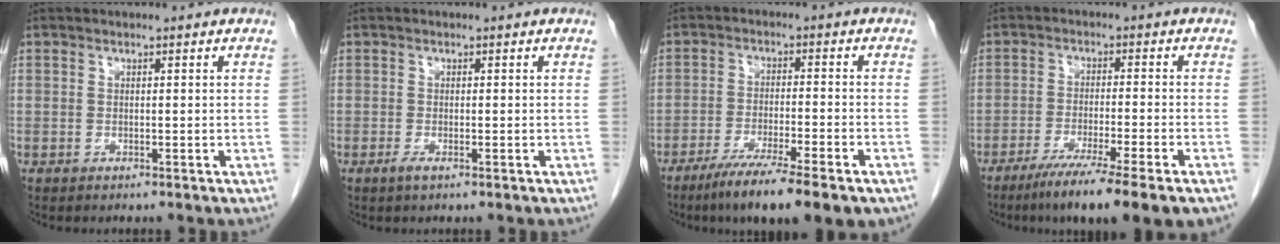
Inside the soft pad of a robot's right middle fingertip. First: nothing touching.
{"total": 1.9, "force": [-1.0, 0.4, 1.6], "torque": [-0.032, -0.003, -0.019]}
{"total": 12.5, "force": [-8.9, 1.0, 8.8], "torque": [-0.134, -0.029, -0.138]}
{"total": 11.9, "force": [-8.3, -0.5, 8.5], "torque": [-0.129, -0.032, -0.127]}